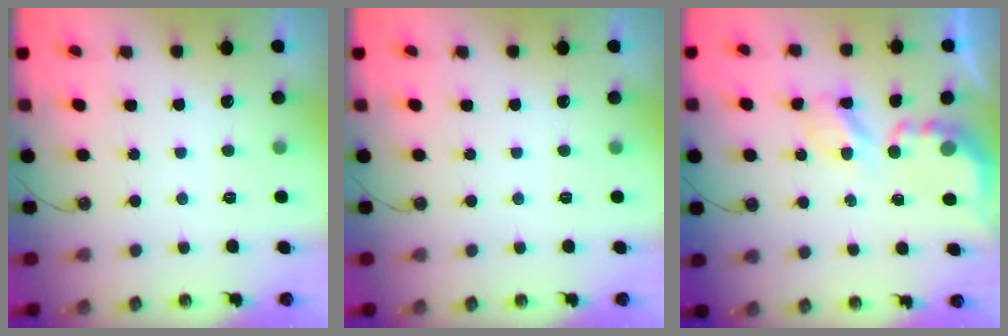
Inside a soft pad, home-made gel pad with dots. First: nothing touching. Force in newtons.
{"total": 0.0}
{"total": 5.3, "press": 5.3, "slide": 0.5}